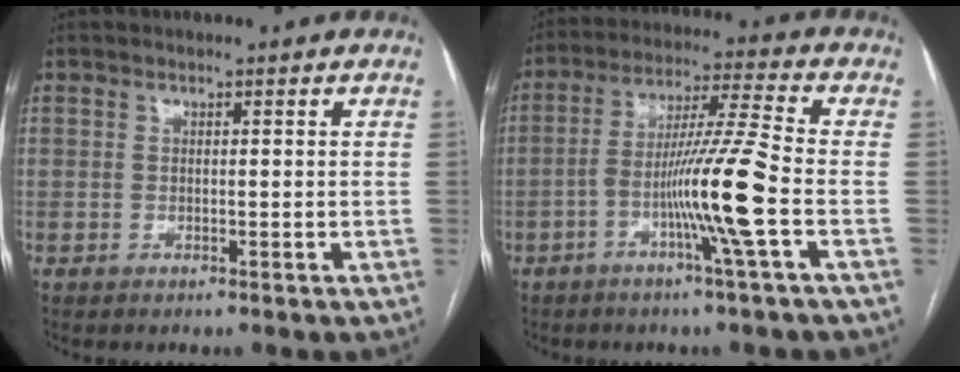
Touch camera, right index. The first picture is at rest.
{"total": 11.4, "force": [-3.7, -1.8, 10.7], "torque": [-0.201, 0.000, -0.072]}